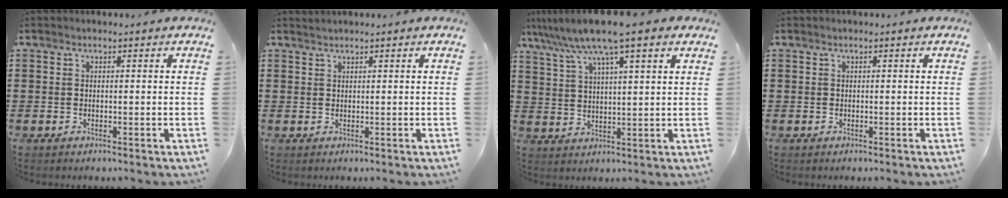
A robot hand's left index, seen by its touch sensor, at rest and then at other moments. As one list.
[{"total": 0.6, "force": [0.6, -0.1, 0.2], "torque": [-0.004, -0.002, 0.012]}, {"total": 9.2, "force": [6.8, 0.8, 6.2], "torque": [-0.138, -0.016, 0.118]}, {"total": 0.0}]